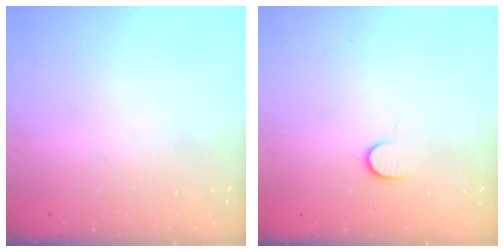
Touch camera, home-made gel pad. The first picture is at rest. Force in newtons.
{"total": 5.6, "press": 5.6, "slide": 0.6}